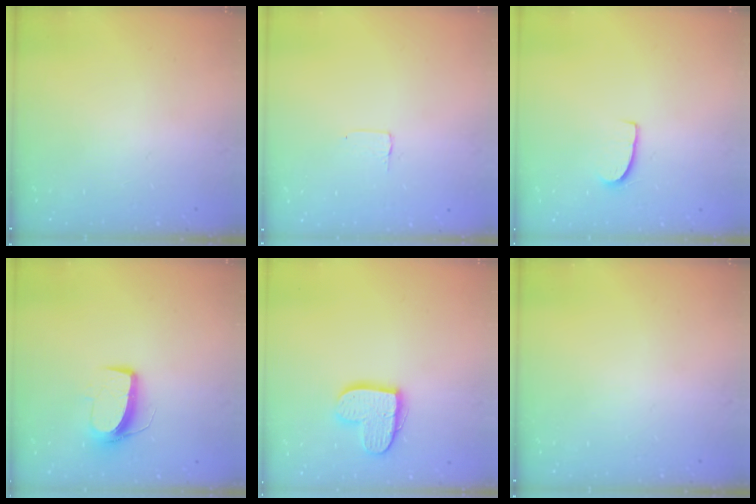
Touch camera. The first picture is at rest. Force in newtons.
{"total": 3.1, "press": 3.1, "slide": 0.2}
{"total": 6.6, "press": 6.5, "slide": 0.4}
{"total": 9.9, "press": 9.9, "slide": 0.4}
{"total": 13.5, "press": 13.5, "slide": 0.9}
{"total": 0.0}